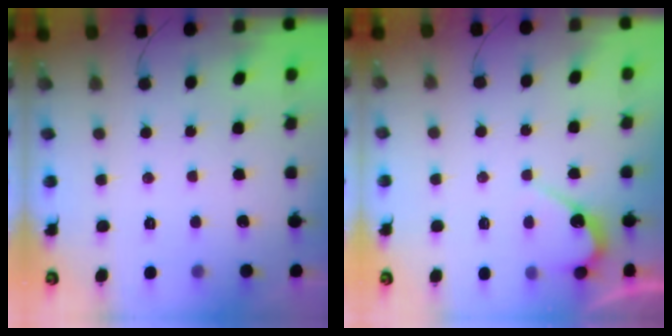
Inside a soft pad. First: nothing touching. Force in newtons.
{"total": 6.5, "press": 6.5, "slide": 0.5}